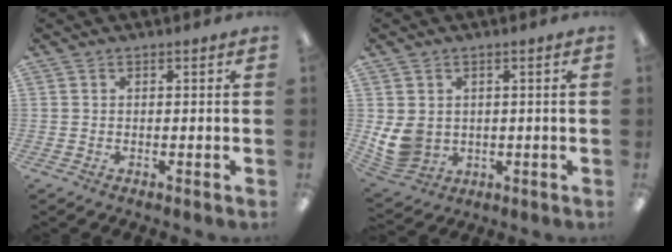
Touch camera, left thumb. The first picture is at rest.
{"total": 7.6, "force": [1.0, 6.5, 3.7], "torque": [-0.084, -0.001, 0.024]}